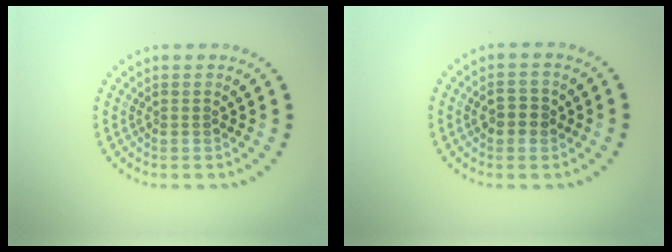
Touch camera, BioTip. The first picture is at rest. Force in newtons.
{"total": 2.2, "press": 2.2, "slide": 0.1}